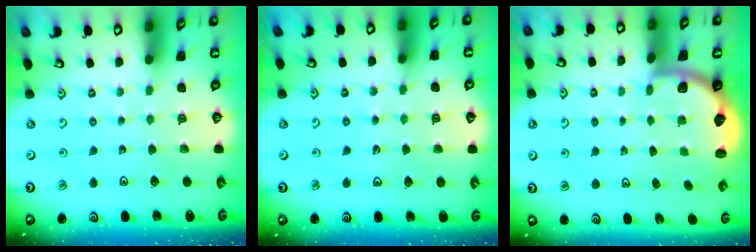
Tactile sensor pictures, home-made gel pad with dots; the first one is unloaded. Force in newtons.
{"total": 3.2, "press": 2.7, "slide": 1.7}
{"total": 2.2, "press": 2.1, "slide": 0.7}